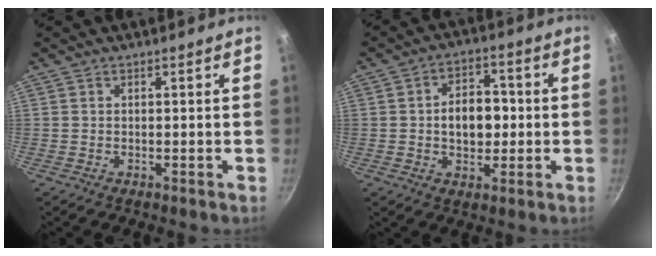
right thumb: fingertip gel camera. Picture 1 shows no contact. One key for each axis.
{"total": 8.8, "fx": -0.1, "fy": 5.8, "fz": 6.7, "tx": -0.074, "ty": 0.014, "tz": -0.005}